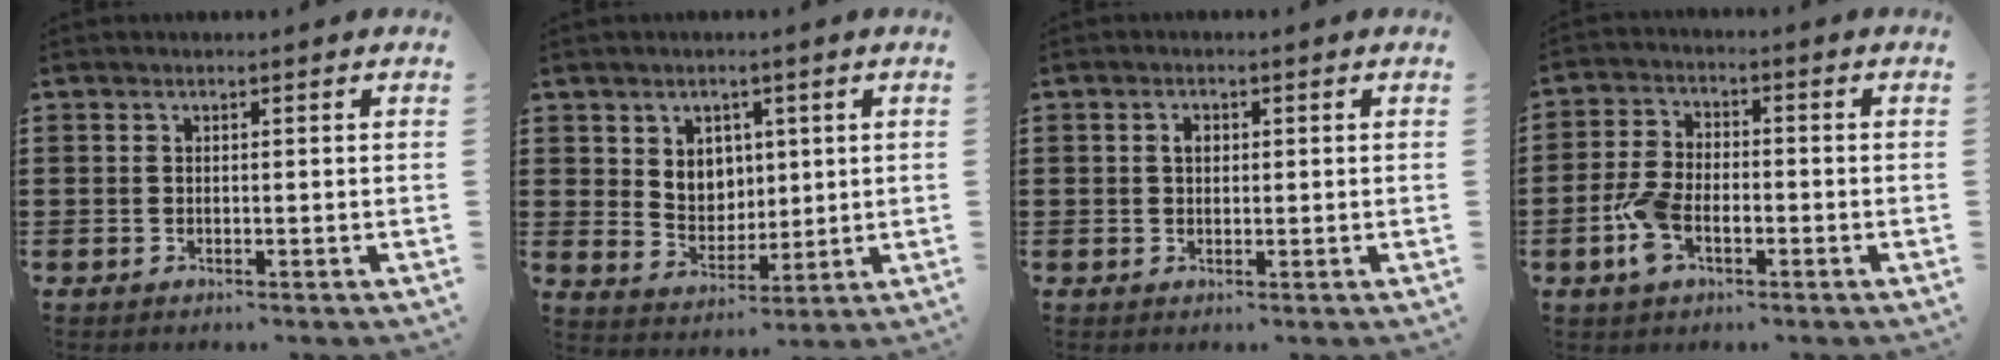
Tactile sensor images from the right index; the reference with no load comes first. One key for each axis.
{"total": 4.9, "fx": 2.4, "fy": 4.1, "fz": 1.2, "tx": -0.029, "ty": -0.003, "tz": 0.041}
{"total": 1.6, "fx": 0.4, "fy": 1.0, "fz": 1.2, "tx": -0.027, "ty": 0.005, "tz": 0.007}
{"total": 6.0, "fx": -2.2, "fy": 3.3, "fz": 4.5, "tx": -0.110, "ty": 0.000, "tz": -0.046}